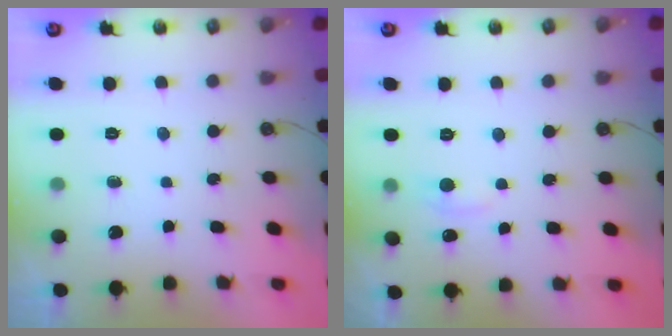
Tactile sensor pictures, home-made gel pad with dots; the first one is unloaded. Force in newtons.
{"total": 1.8, "press": 1.7, "slide": 0.7}